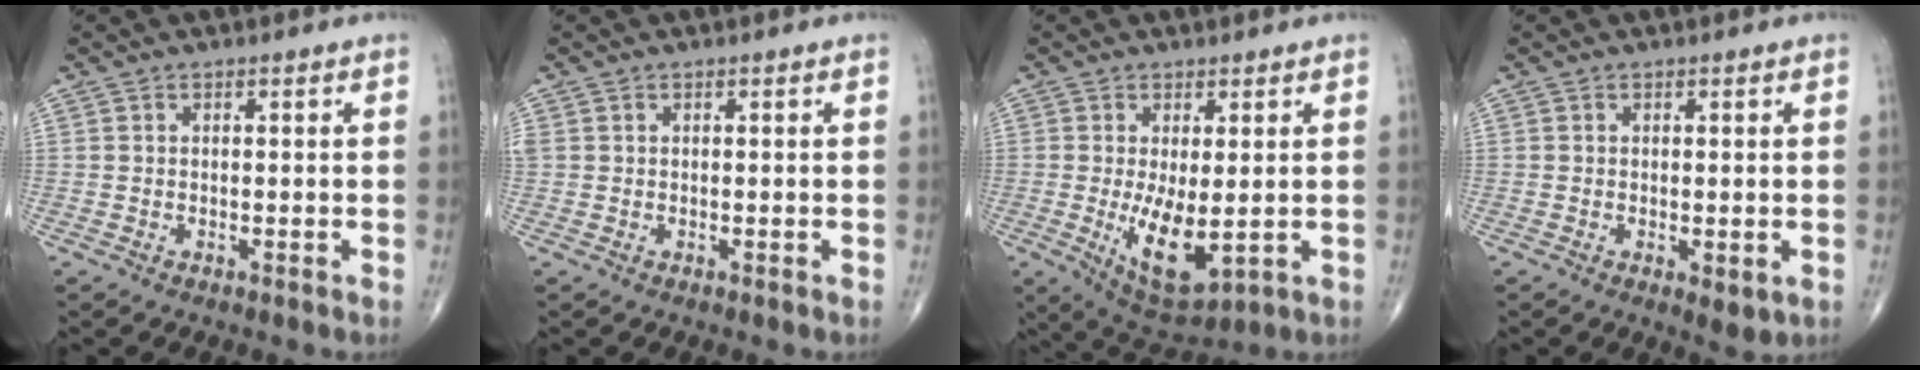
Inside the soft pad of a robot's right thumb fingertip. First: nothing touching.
{"total": 1.0, "force": [0.3, 0.9, 0.5], "torque": [-0.015, 0.009, 0.008]}
{"total": 9.3, "force": [-1.0, 3.9, 8.4], "torque": [-0.133, -0.027, -0.002]}
{"total": 2.8, "force": [-0.6, 1.2, 2.5], "torque": [-0.031, -0.009, -0.005]}